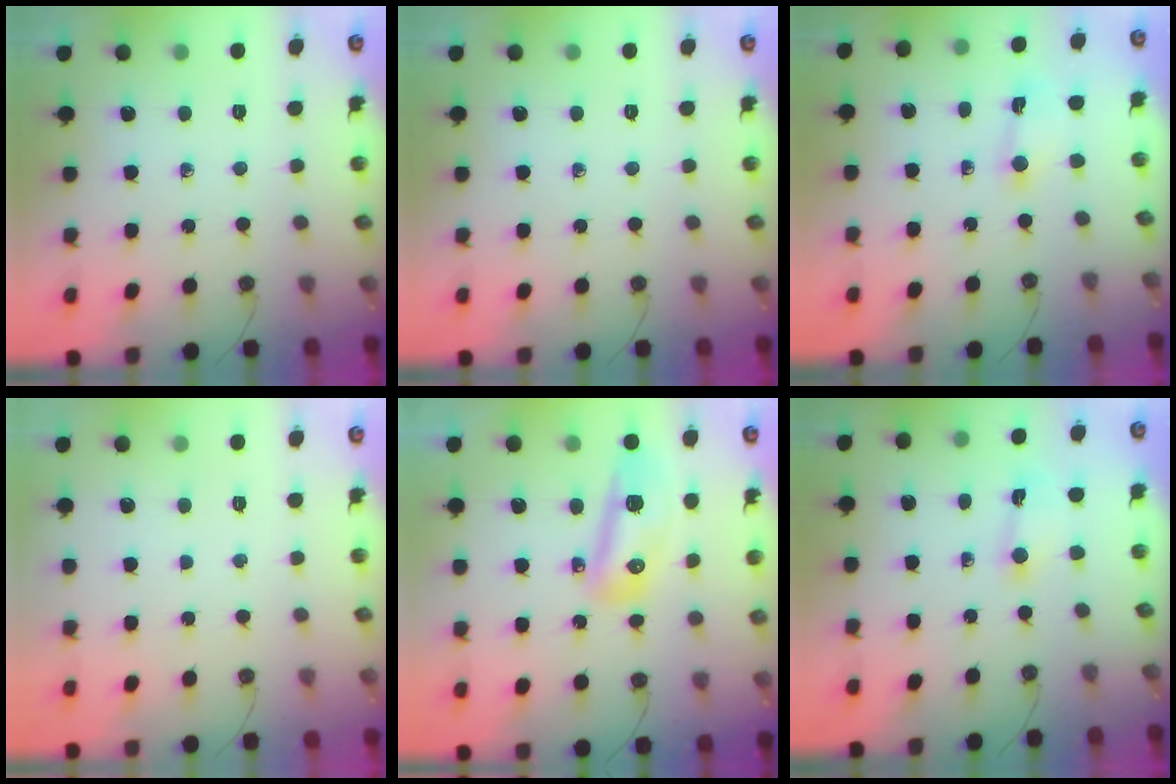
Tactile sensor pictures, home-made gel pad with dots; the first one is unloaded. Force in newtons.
{"total": 0.0}
{"total": 1.5, "press": 1.5, "slide": 0.2}
{"total": 0.9, "press": 0.9, "slide": 0.0}
{"total": 9.8, "press": 9.7, "slide": 1.3}
{"total": 1.6, "press": 1.6, "slide": 0.3}